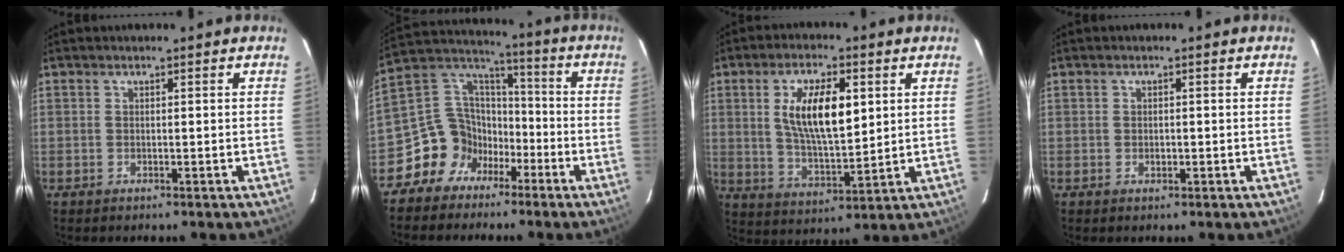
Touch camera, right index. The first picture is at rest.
{"total": 11.6, "force": [-6.6, 9.2, 2.7], "torque": [-0.068, 0.047, -0.121]}
{"total": 12.3, "force": [3.2, 4.7, 10.9], "torque": [-0.199, 0.003, 0.064]}
{"total": 1.0, "force": [-0.2, 0.8, 0.5], "torque": [-0.007, 0.000, -0.002]}